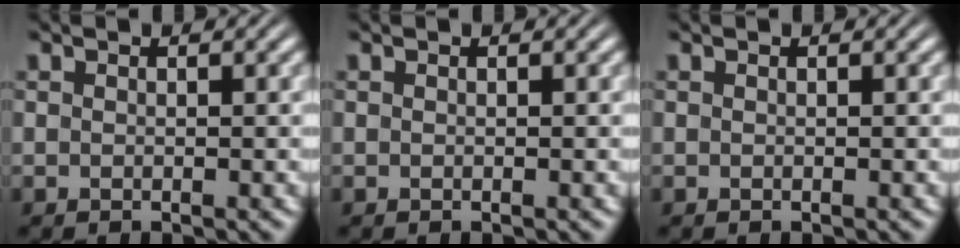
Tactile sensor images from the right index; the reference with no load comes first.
{"total": 0.0}
{"total": 0.0}